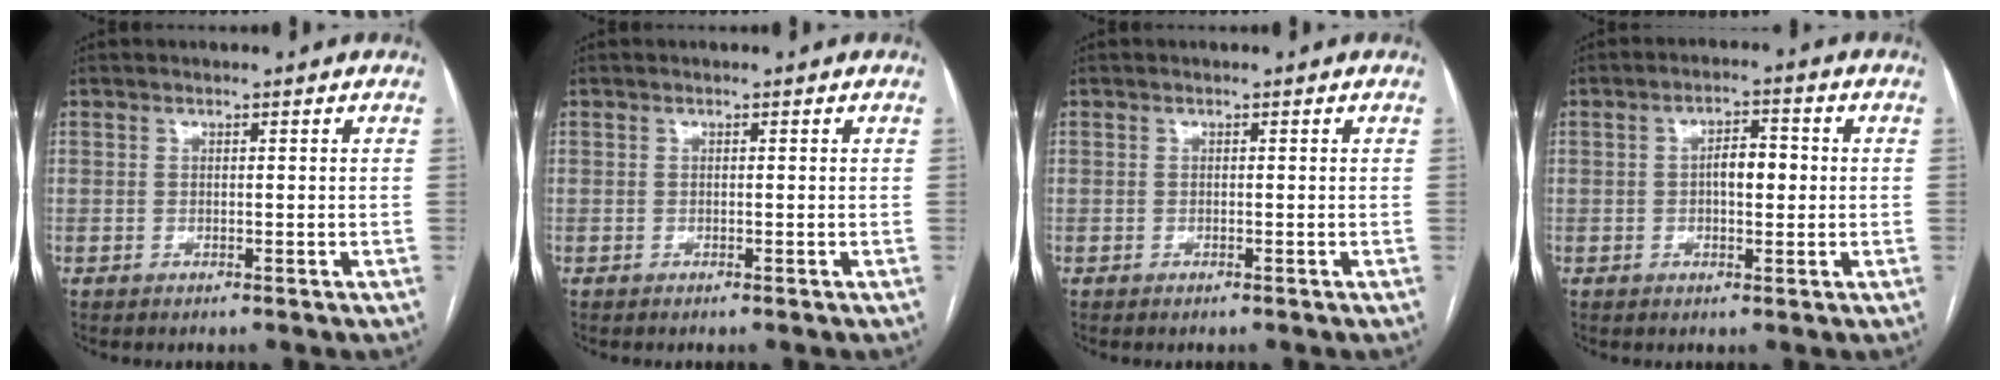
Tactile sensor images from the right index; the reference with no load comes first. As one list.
[{"total": 0.0}, {"total": 0.0}, {"total": 4.5, "force": [0.1, 1.9, 4.1], "torque": [-0.068, 0.010, 0.002]}]